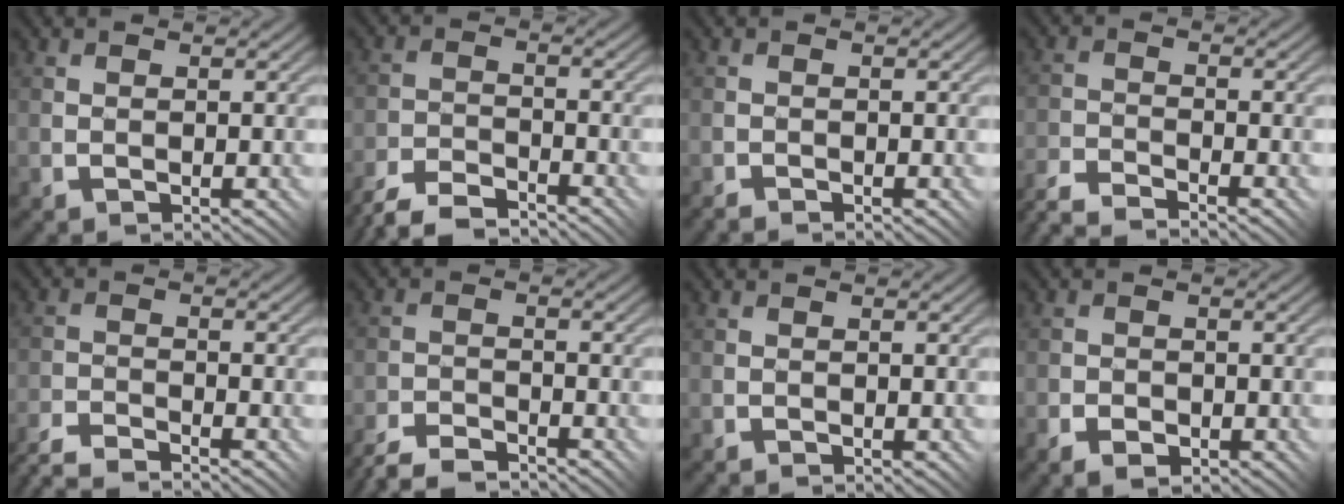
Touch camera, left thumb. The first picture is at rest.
{"total": 6.6, "force": [-6.1, 1.1, 2.0], "torque": [-0.041, 0.000, -0.125]}
{"total": 1.0, "force": [-0.9, -0.2, -0.2], "torque": [0.003, 0.004, -0.021]}
{"total": 7.1, "force": [-6.6, 1.0, 2.4], "torque": [-0.057, -0.015, -0.126]}
{"total": 6.3, "force": [-5.9, 0.7, 2.0], "torque": [-0.047, -0.011, -0.114]}
{"total": 5.2, "force": [-4.9, 0.8, 1.6], "torque": [-0.031, 0.000, -0.101]}
{"total": 0.0}
{"total": 2.4, "force": [-1.5, 1.5, 1.2], "torque": [-0.020, -0.002, -0.030]}